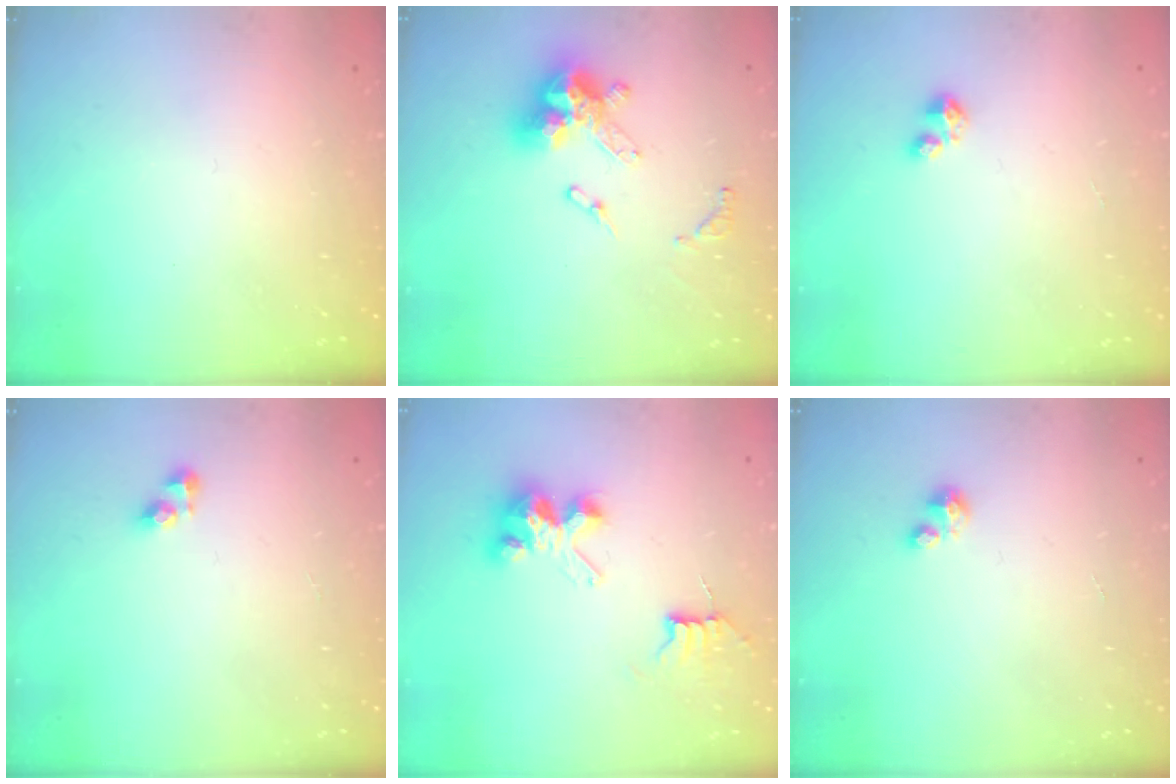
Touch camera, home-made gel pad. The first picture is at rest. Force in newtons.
{"total": 13.5, "press": 13.4, "slide": 1.3}
{"total": 2.7, "press": 2.7, "slide": 0.4}
{"total": 3.6, "press": 3.6, "slide": 0.6}
{"total": 7.5, "press": 7.5, "slide": 0.6}
{"total": 1.7, "press": 1.7, "slide": 0.4}